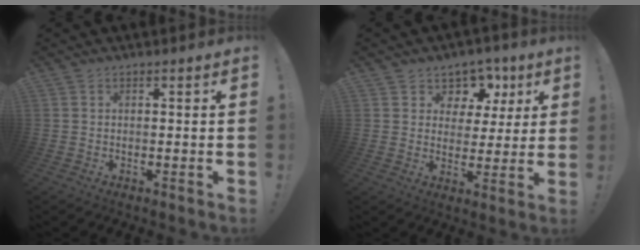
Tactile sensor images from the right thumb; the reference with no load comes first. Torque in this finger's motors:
{"motor_torque": [-0.27, 0.86, -0.05, 0.05, 0.00]}